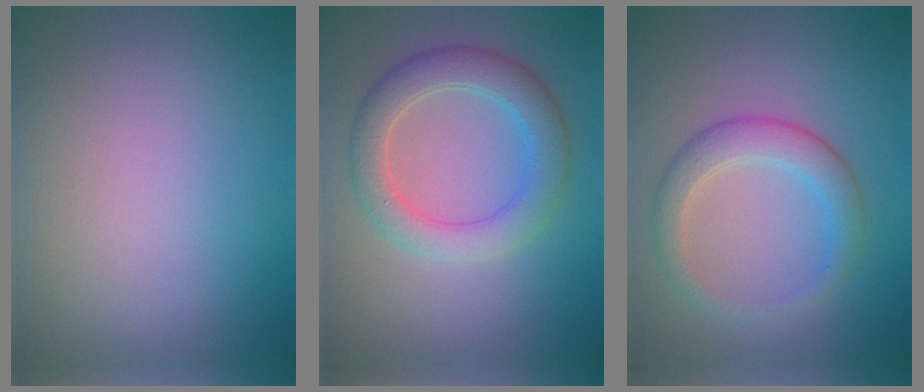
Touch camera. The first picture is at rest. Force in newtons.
{"total": 4.4, "press": 4.4, "slide": 0.1}
{"total": 3.3, "press": 3.3, "slide": 0.1}